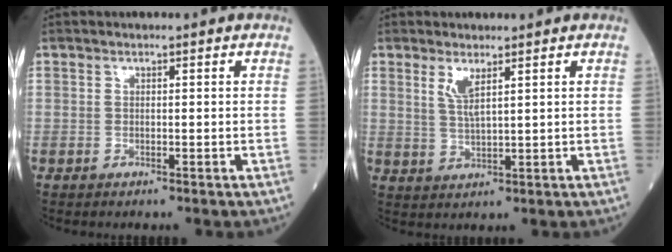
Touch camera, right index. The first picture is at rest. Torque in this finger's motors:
{"motor_torque": [0.43, 0.20, 0.15, 0.07]}